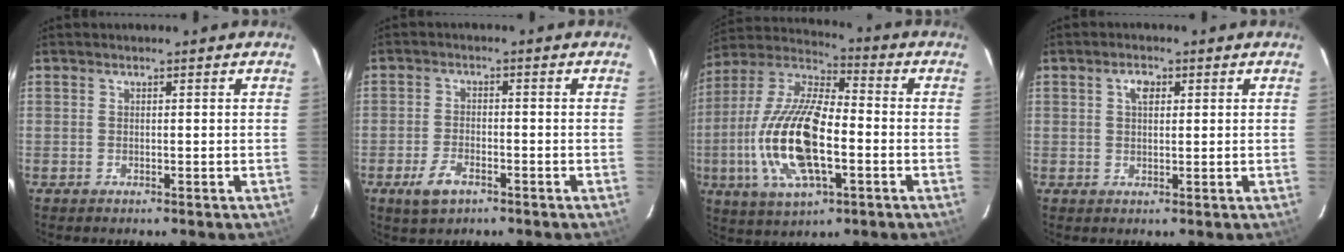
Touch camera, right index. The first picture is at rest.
{"total": 5.3, "force": [-3.2, 2.5, 3.4], "torque": [-0.082, -0.004, -0.056]}
{"total": 19.7, "force": [-4.5, 7.6, 17.6], "torque": [-0.367, -0.006, -0.089]}
{"total": 2.5, "force": [0.8, 1.5, 1.8], "torque": [-0.032, 0.009, 0.013]}